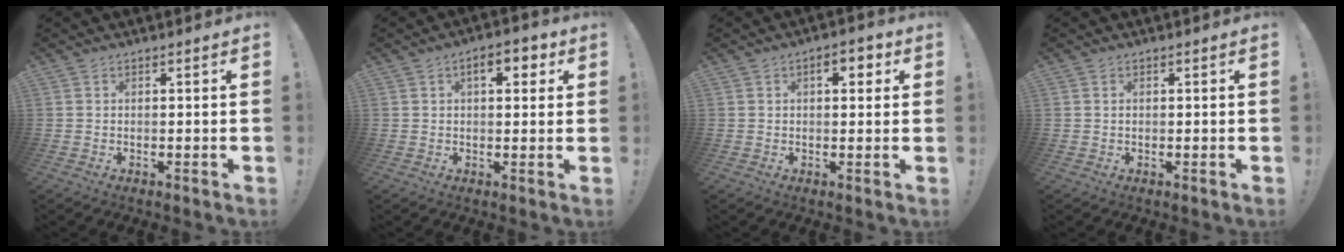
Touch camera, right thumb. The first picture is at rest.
{"total": 6.4, "force": [2.3, 3.0, 5.2], "torque": [-0.062, -0.003, 0.030]}
{"total": 5.1, "force": [1.7, 2.6, 4.0], "torque": [-0.040, -0.003, 0.019]}
{"total": 0.6, "force": [0.0, 0.5, 0.1], "torque": [-0.010, 0.005, 0.002]}